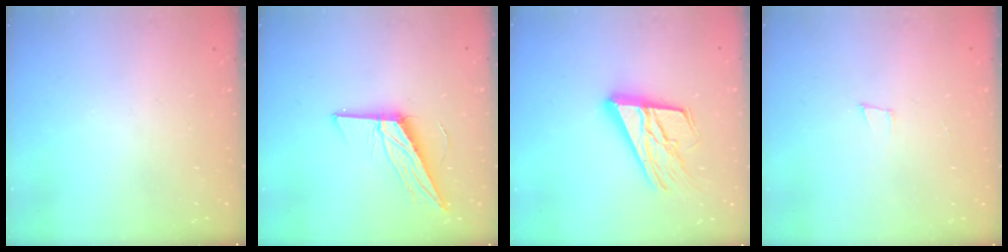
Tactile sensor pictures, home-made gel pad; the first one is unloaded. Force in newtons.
{"total": 13.3, "press": 13.3, "slide": 0.7}
{"total": 18.0, "press": 17.9, "slide": 1.8}
{"total": 3.3, "press": 1.9, "slide": 2.7}